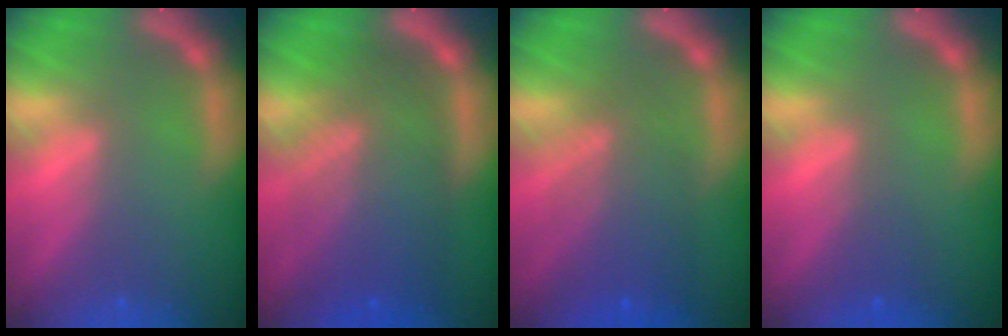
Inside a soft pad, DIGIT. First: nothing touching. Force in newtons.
{"total": 9.6}
{"total": 6.6}
{"total": 1.5}